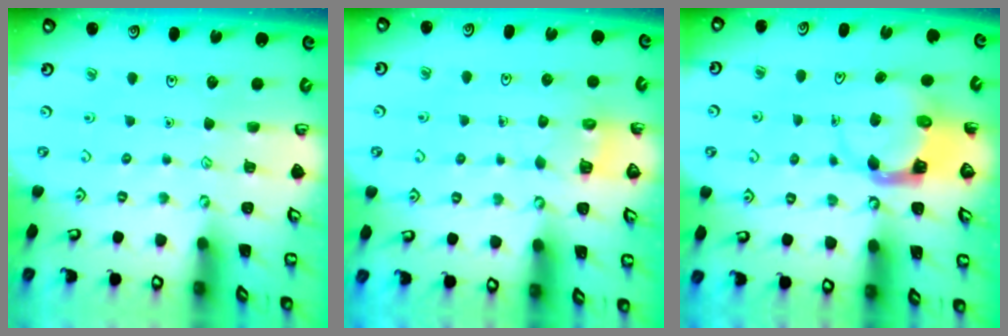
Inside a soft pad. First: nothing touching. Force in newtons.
{"total": 2.5, "press": 2.5, "slide": 0.1}
{"total": 3.9, "press": 3.8, "slide": 0.5}